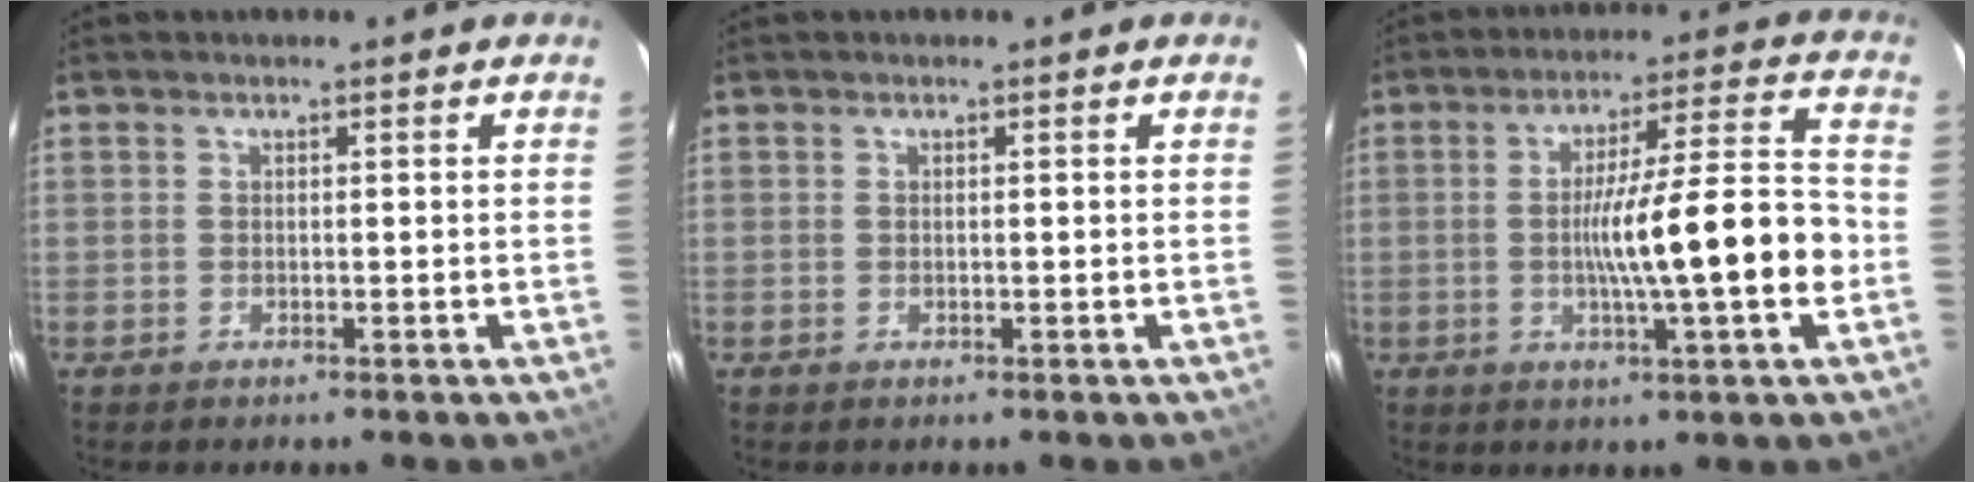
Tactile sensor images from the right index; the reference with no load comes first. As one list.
[{"total": 0.0}, {"total": 14.3, "force": [-2.9, 0.2, 14.0], "torque": [-0.214, 0.001, -0.043]}]